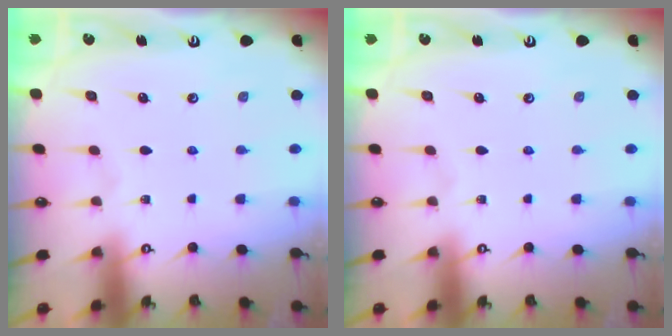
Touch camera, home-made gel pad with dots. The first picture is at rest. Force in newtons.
{"total": 0.0}